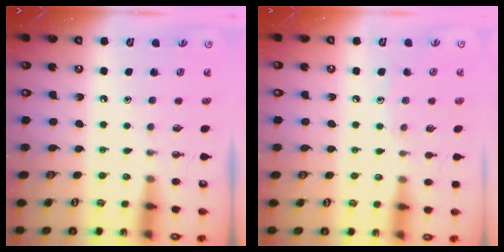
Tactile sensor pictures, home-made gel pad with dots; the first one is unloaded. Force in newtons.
{"total": 6.0, "press": 6.0, "slide": 0.7}